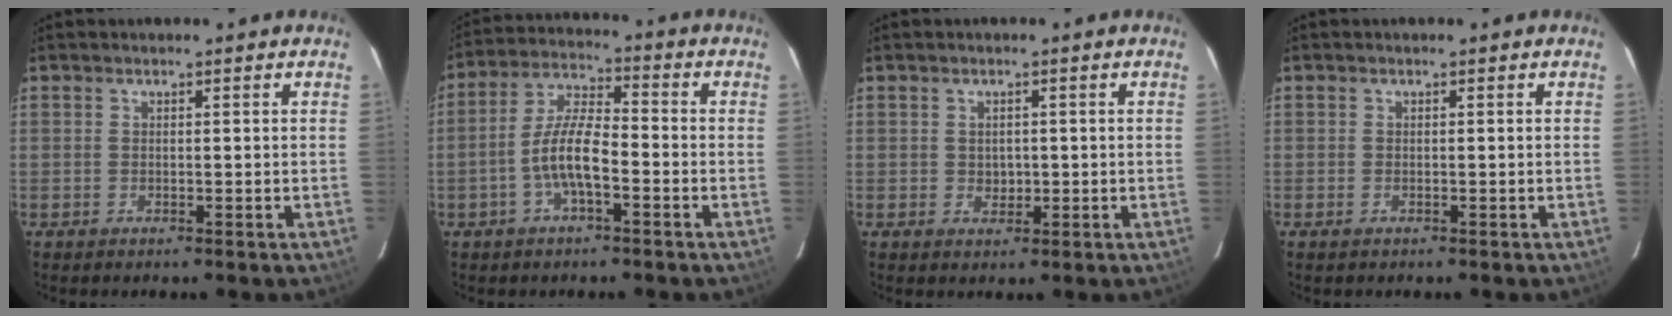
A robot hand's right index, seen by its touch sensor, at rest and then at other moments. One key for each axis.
{"total": 8.3, "fx": -3.1, "fy": 2.5, "fz": 7.3, "tx": -0.154, "ty": 0.009, "tz": -0.059}
{"total": 2.1, "fx": -0.1, "fy": 1.9, "fz": 0.8, "tx": -0.009, "ty": 0.001, "tz": 0.002}
{"total": 0.8, "fx": -0.5, "fy": 0.4, "fz": 0.5, "tx": -0.009, "ty": -0.002, "tz": -0.010}